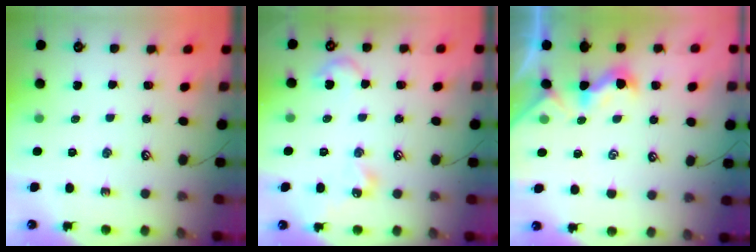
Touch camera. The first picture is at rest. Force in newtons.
{"total": 8.0, "press": 8.0, "slide": 0.1}
{"total": 0.8, "press": 0.4, "slide": 0.7}